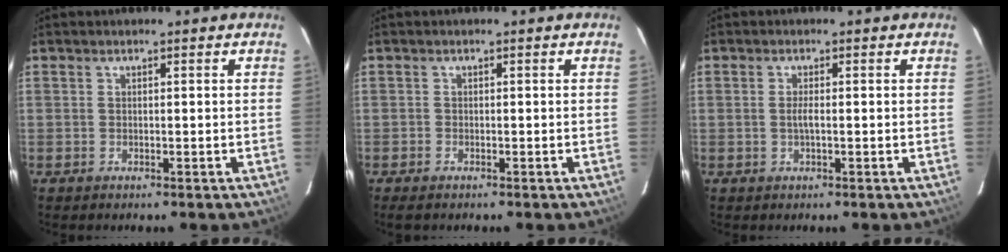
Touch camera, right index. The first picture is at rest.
{"total": 1.3, "force": [-1.1, 0.5, 0.5], "torque": [-0.012, -0.004, -0.021]}
{"total": 1.6, "force": [-0.2, 0.1, 1.5], "torque": [-0.030, 0.000, -0.006]}